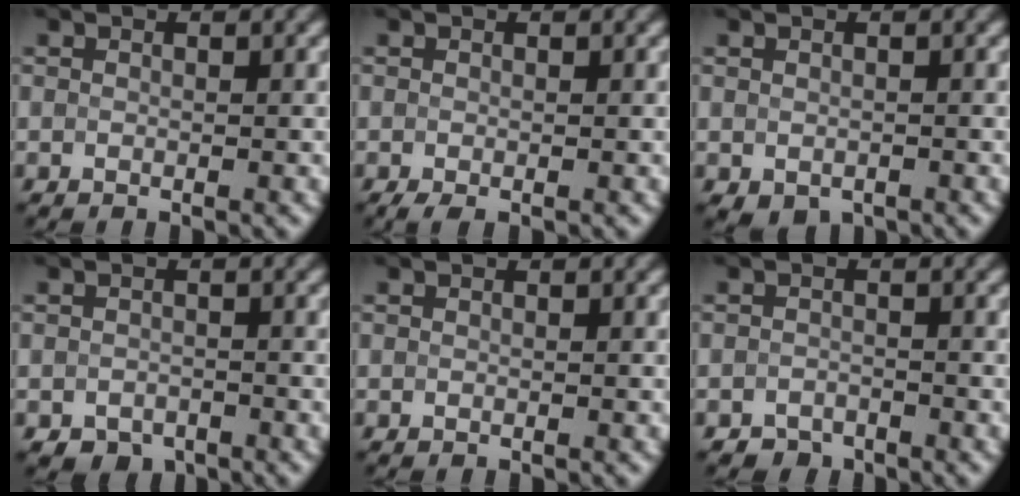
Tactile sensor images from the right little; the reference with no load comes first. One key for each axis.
{"total": 1.5, "fx": -0.9, "fy": 0.6, "fz": 1.1, "tx": -0.023, "ty": -0.004, "tz": -0.017}
{"total": 1.5, "fx": -0.7, "fy": 1.0, "fz": 0.9, "tx": -0.016, "ty": -0.008, "tz": -0.012}
{"total": 1.9, "fx": -1.2, "fy": 1.2, "fz": 0.7, "tx": -0.008, "ty": -0.002, "tz": -0.025}
{"total": 0.0}
{"total": 1.4, "fx": -1.2, "fy": 0.7, "fz": 0.0, "tx": 0.004, "ty": 0.005, "tz": -0.024}